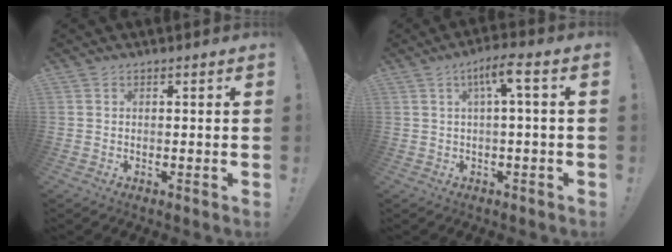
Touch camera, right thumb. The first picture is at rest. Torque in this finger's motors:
{"motor_torque": [0.19, 0.12, 0.12, 0.01, 0.23]}